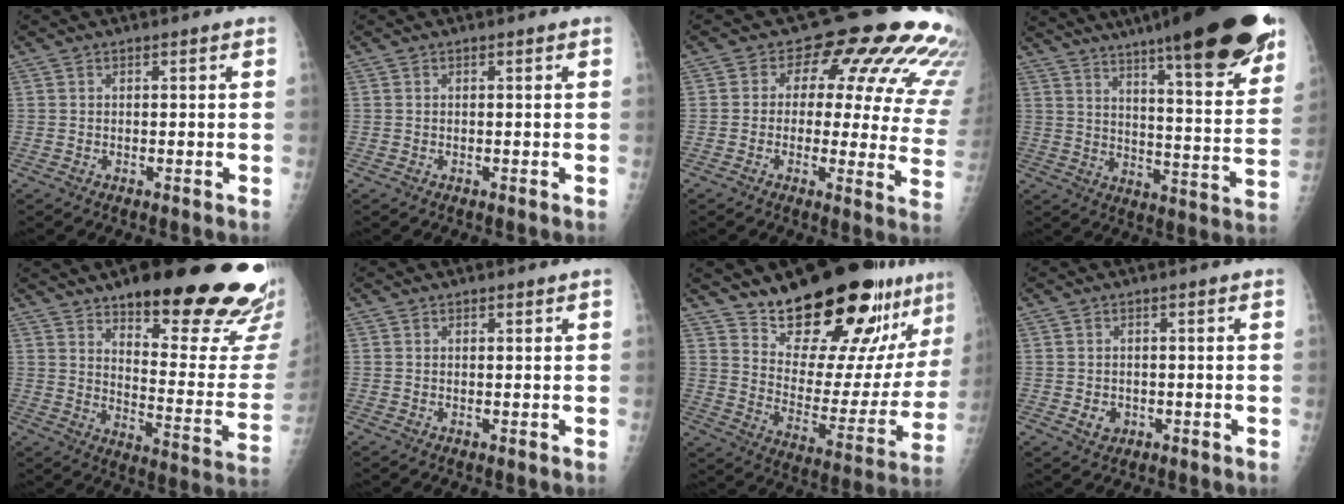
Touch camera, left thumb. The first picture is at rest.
{"total": 0.0}
{"total": 20.0, "force": [9.6, 9.9, 14.6], "torque": [-0.137, -0.022, 0.092]}
{"total": 31.3, "force": [21.9, 5.8, 21.6], "torque": [-0.274, -0.075, 0.301]}
{"total": 28.3, "force": [19.3, 7.6, 19.3], "torque": [-0.210, -0.099, 0.259]}
{"total": 0.6, "force": [0.4, 0.4, 0.3], "torque": [-0.002, -0.002, 0.004]}
{"total": 25.4, "force": [19.6, 8.5, 13.8], "torque": [-0.168, -0.121, 0.286]}
{"total": 2.7, "force": [-0.6, 2.3, 1.2], "torque": [-0.007, 0.001, -0.002]}